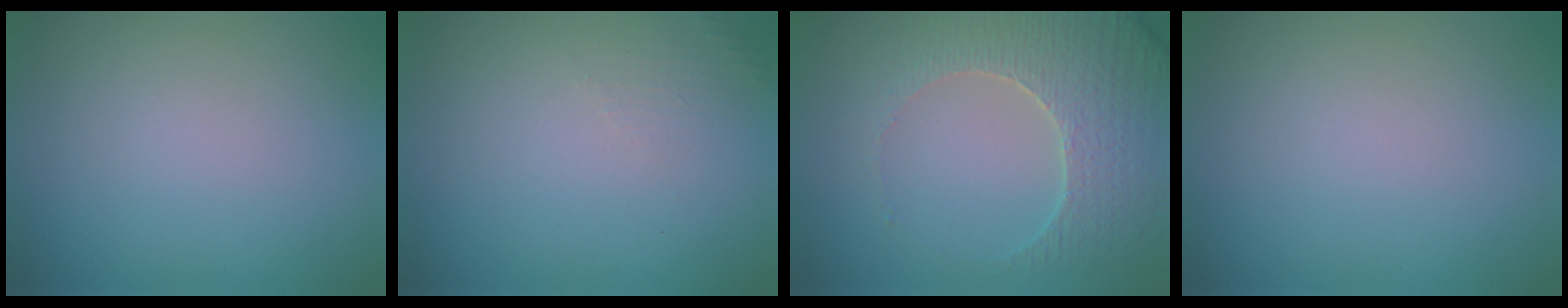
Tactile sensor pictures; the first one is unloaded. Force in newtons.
{"total": 1.1, "press": 1.1, "slide": 0.3}
{"total": 4.5, "press": 4.4, "slide": 0.8}
{"total": 0.0}